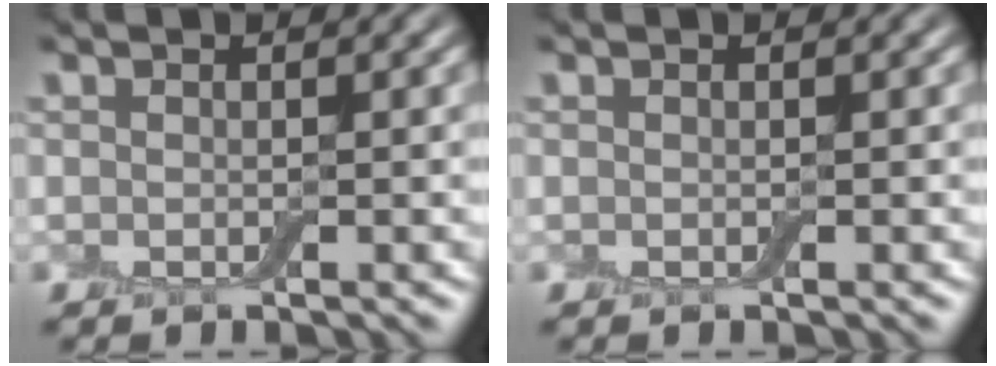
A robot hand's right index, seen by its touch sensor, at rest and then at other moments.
{"total": 0.0}